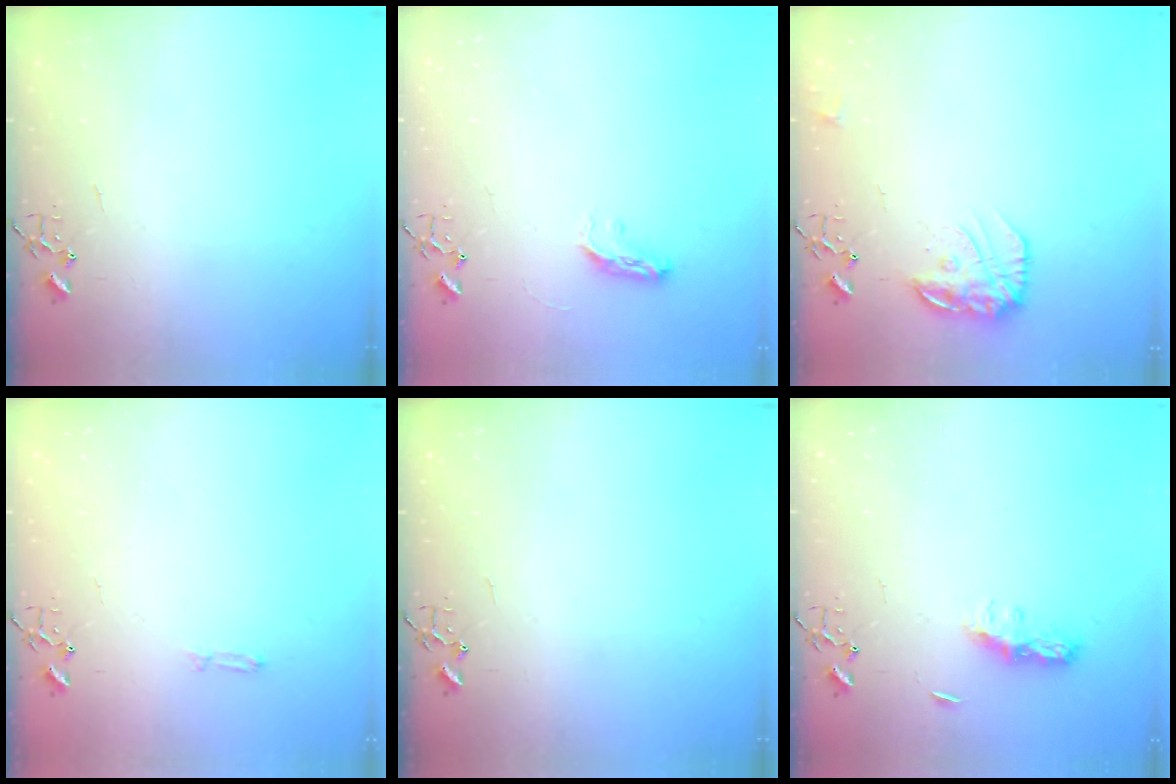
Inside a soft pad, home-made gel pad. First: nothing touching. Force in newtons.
{"total": 5.7, "press": 5.7, "slide": 0.7}
{"total": 13.9, "press": 13.8, "slide": 0.6}
{"total": 2.8, "press": 2.8, "slide": 0.4}
{"total": 0.0}
{"total": 6.7, "press": 6.6, "slide": 0.7}